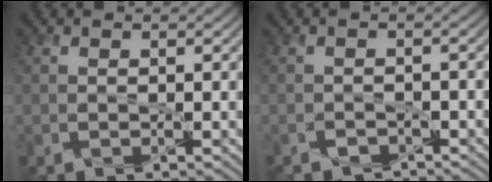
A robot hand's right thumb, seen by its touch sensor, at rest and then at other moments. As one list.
[{"total": 3.3, "force": [-3.1, 1.0, 0.4], "torque": [-0.004, 0.001, -0.047]}]